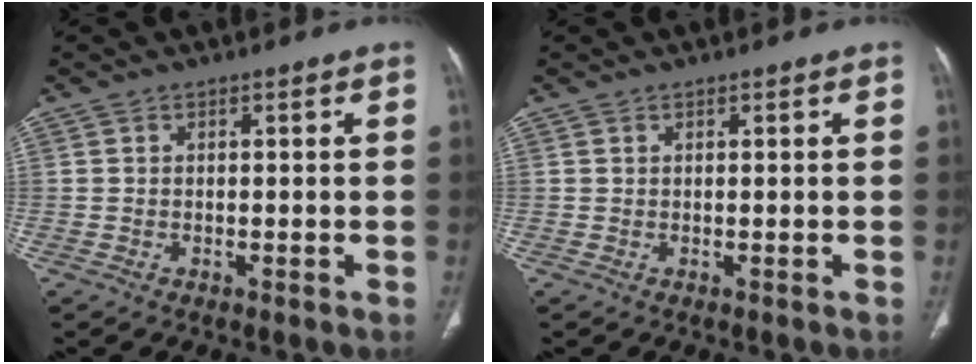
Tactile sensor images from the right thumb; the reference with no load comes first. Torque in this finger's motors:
{"motor_torque": [-0.20, 0.20, -0.16, -0.02, 0.00]}